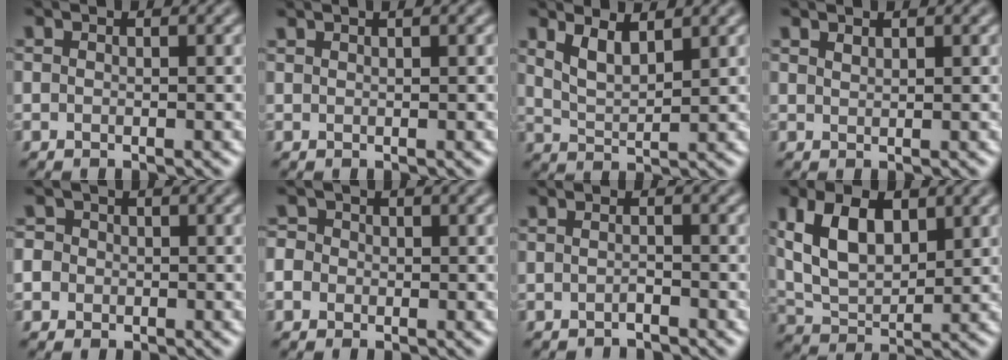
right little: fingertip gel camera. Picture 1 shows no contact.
{"total": 0.7, "force": [0.6, 0.1, 0.4], "torque": [-0.007, 0.001, 0.011]}
{"total": 2.8, "force": [1.8, 0.9, 1.9], "torque": [-0.042, -0.008, 0.039]}
{"total": 0.6, "force": [0.6, 0.1, 0.2], "torque": [-0.004, -0.001, 0.013]}
{"total": 3.5, "force": [-0.4, 3.3, 1.2], "torque": [-0.004, 0.017, -0.037]}
{"total": 2.9, "force": [-0.2, 2.7, 1.2], "torque": [-0.011, 0.017, -0.027]}
{"total": 1.0, "force": [-0.9, 0.1, 0.4], "torque": [-0.008, -0.002, -0.017]}
{"total": 7.1, "force": [2.4, 4.0, 5.4], "torque": [-0.116, 0.006, 0.041]}